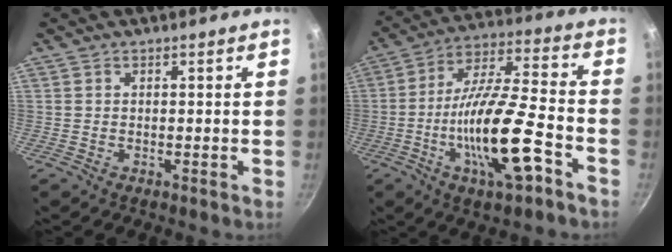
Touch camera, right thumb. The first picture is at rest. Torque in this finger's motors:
{"motor_torque": [1.76, 1.57, 2.04, -0.68, 0.64]}